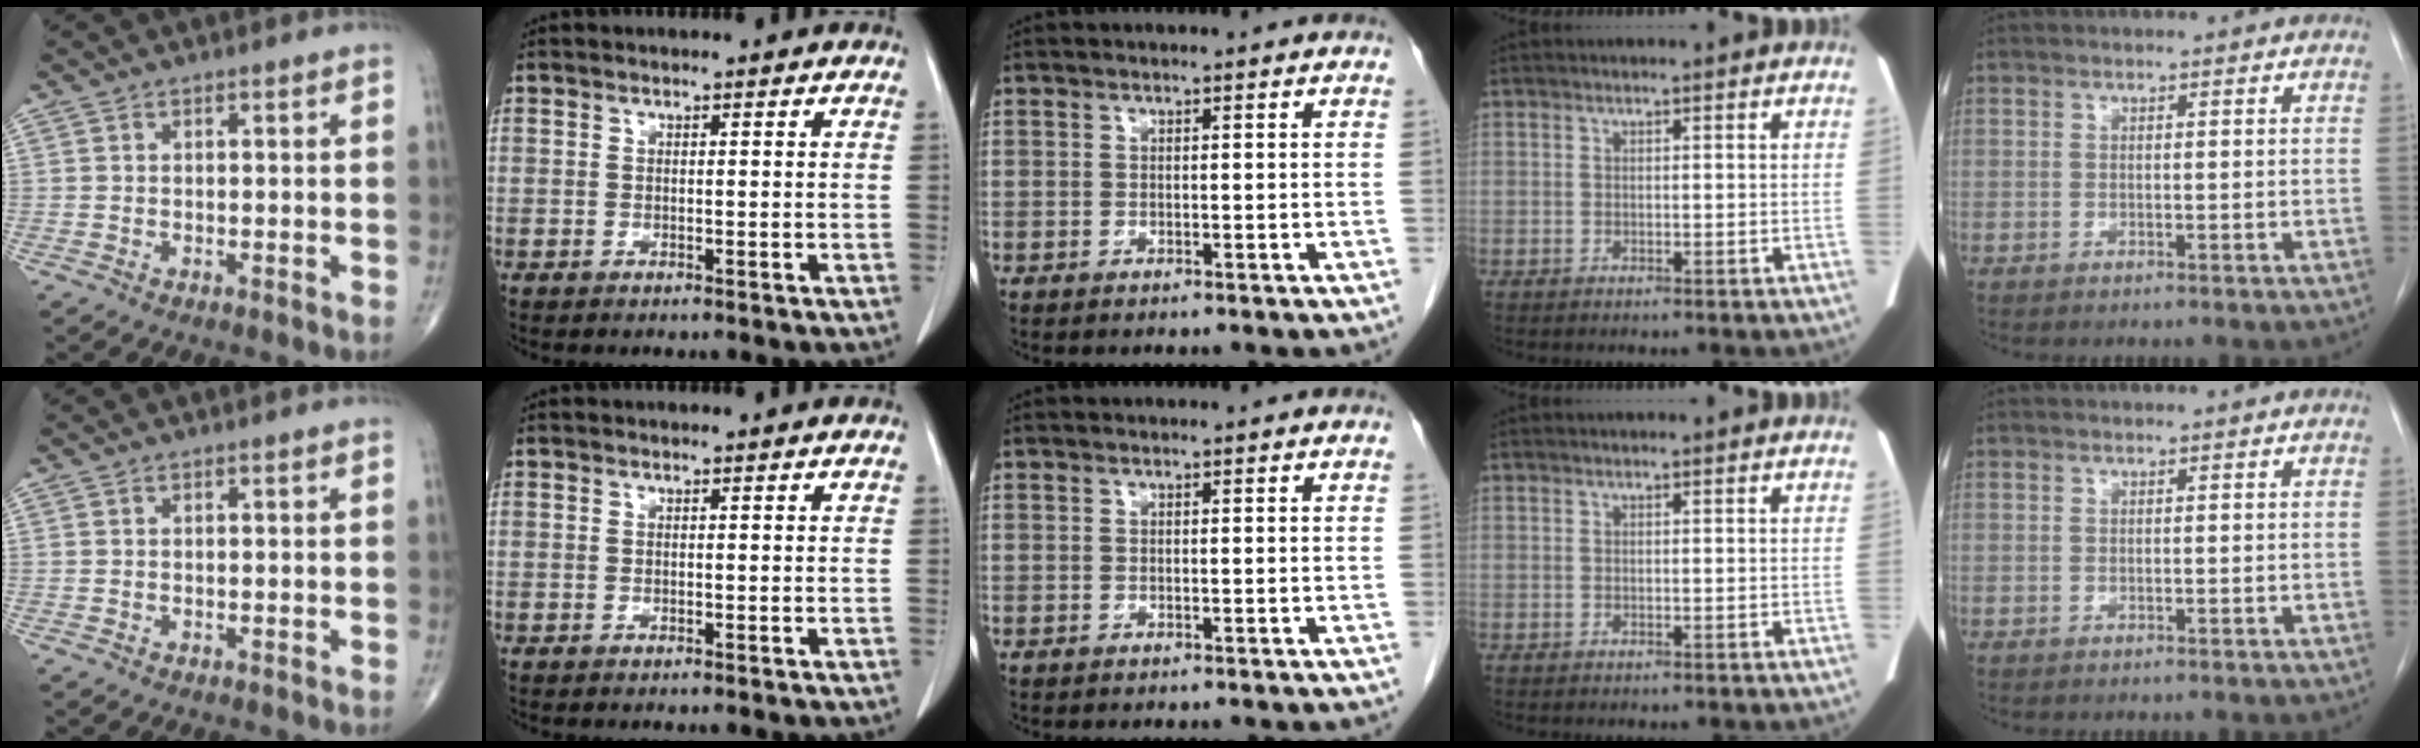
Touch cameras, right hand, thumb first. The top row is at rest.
{}